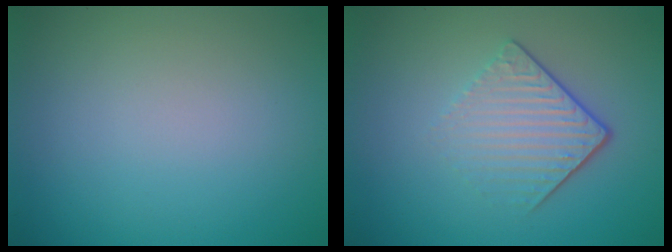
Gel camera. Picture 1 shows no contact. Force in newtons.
{"total": 4.3, "press": 2.8, "slide": 3.3}